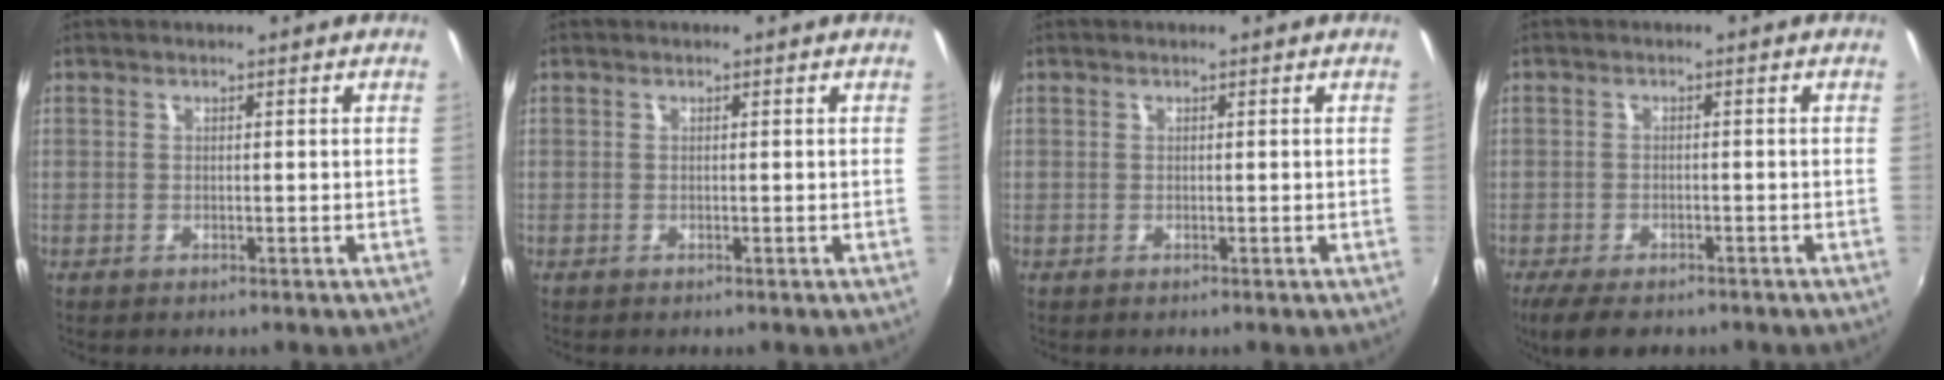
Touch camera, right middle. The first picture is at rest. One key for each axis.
{"total": 0.0}
{"total": 0.0}
{"total": 6.7, "fx": -5.2, "fy": 2.2, "fz": 3.5, "tx": -0.086, "ty": -0.025, "tz": -0.091}